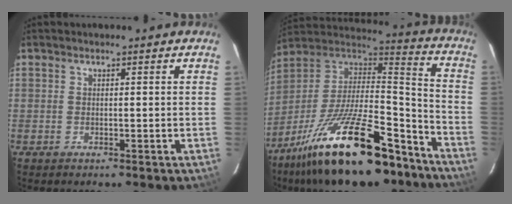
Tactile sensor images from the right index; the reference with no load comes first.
{"total": 28.3, "force": [-19.1, 7.2, 19.7], "torque": [-0.330, -0.008, -0.322]}